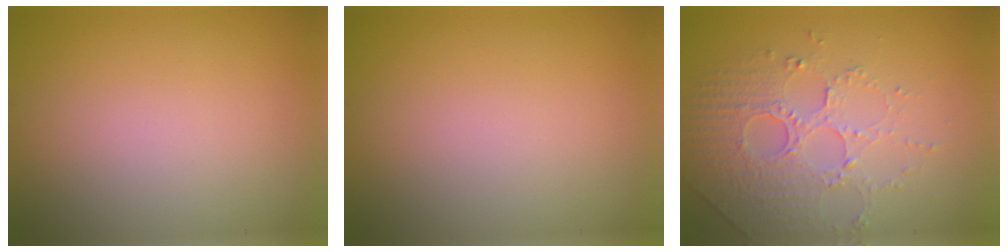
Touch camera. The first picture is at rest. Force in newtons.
{"total": 0.0}
{"total": 5.0, "press": 3.6, "slide": 3.4}